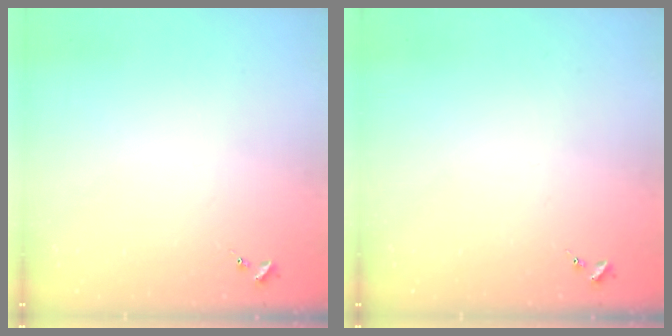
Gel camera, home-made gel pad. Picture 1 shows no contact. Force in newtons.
{"total": 0.0}